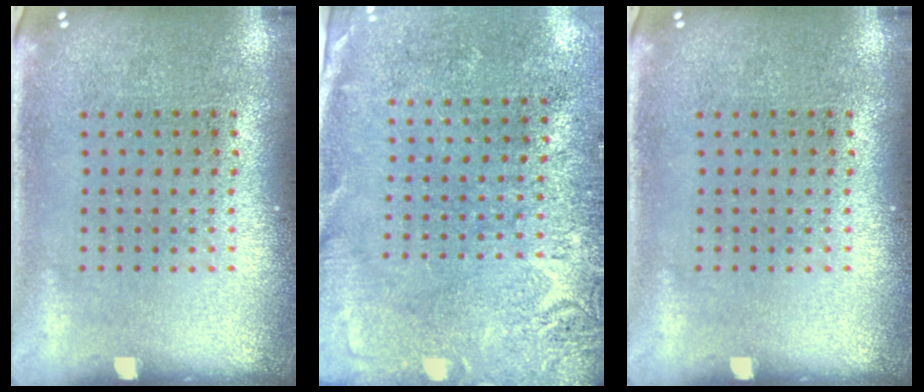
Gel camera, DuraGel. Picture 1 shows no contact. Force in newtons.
{"total": 2.7, "press": 2.4, "slide": 1.3}
{"total": 0.0}